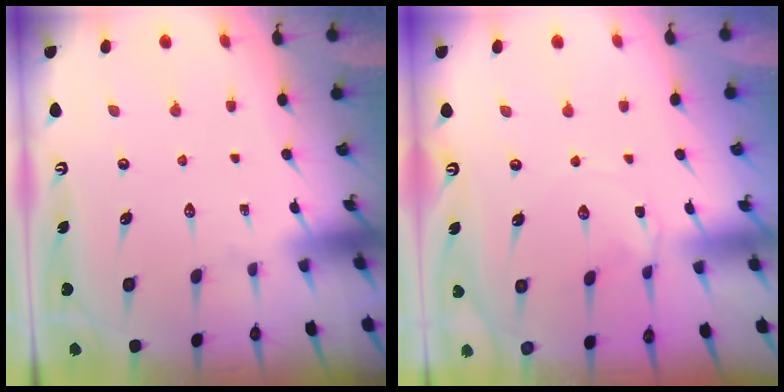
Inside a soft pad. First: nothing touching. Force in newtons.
{"total": 2.4, "press": 2.4, "slide": 0.4}